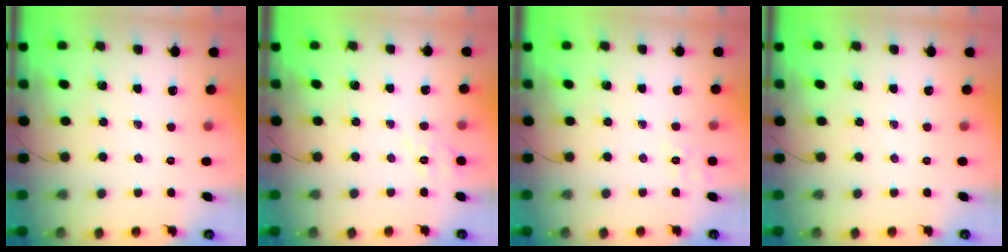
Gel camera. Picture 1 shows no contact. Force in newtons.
{"total": 5.8, "press": 5.4, "slide": 2.2}
{"total": 1.9, "press": 0.7, "slide": 1.7}
{"total": 0.0}